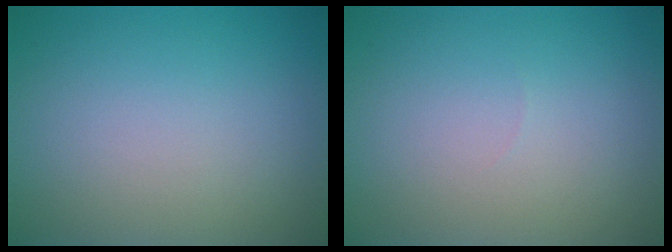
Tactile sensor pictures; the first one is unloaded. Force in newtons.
{"total": 0.0}